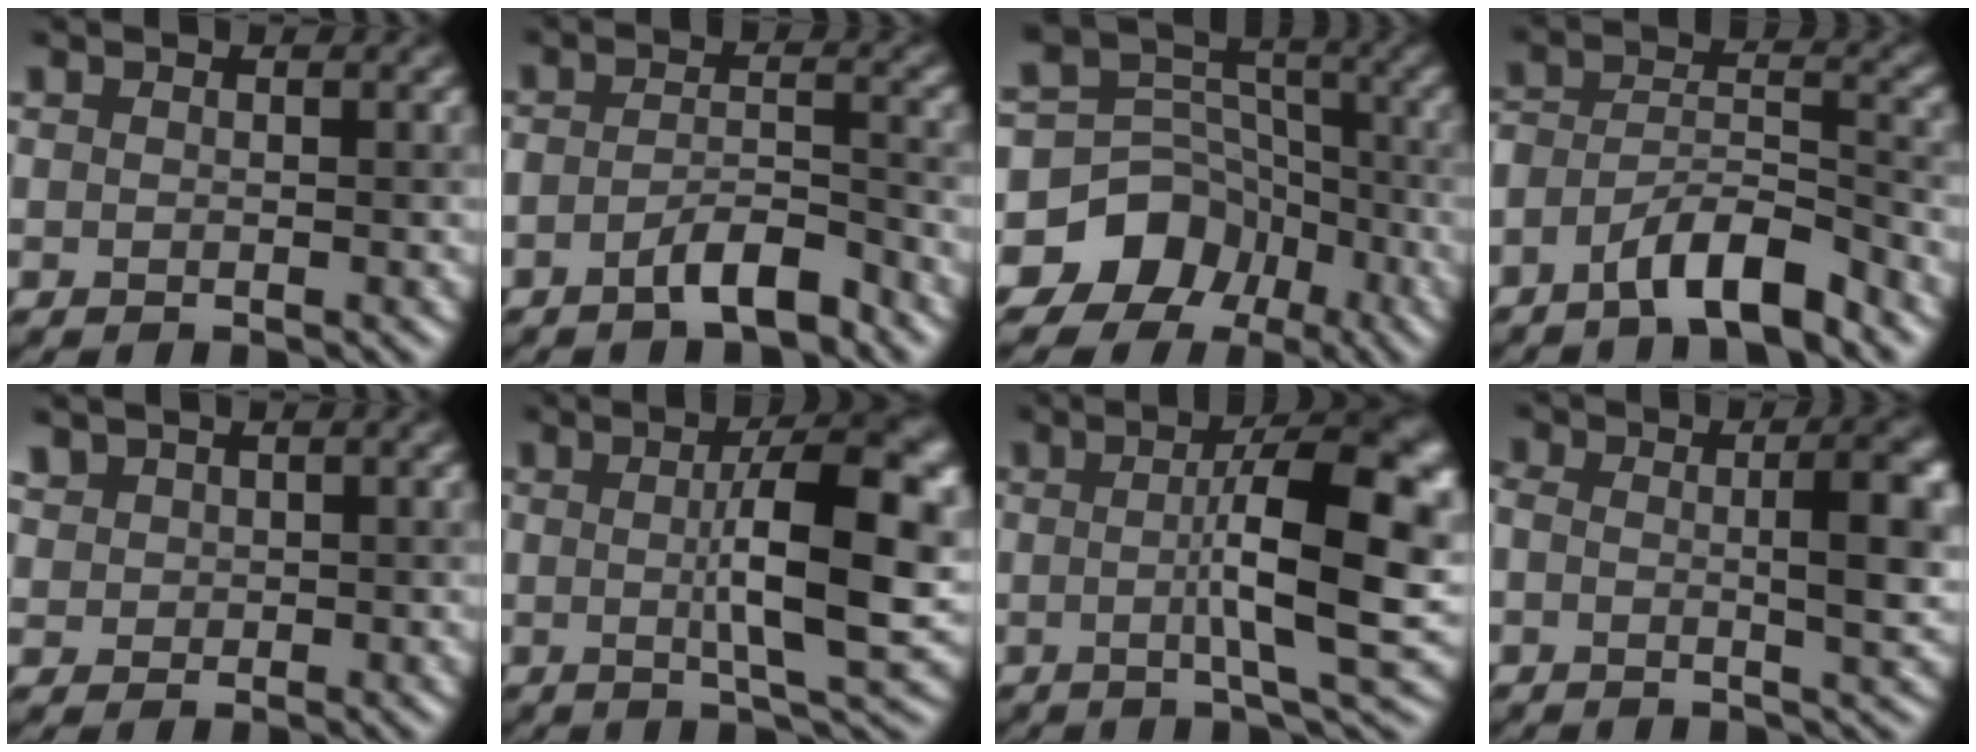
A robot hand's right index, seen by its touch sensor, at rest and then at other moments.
{"total": 3.2, "force": [-2.4, 0.6, 2.1], "torque": [-0.039, 0.018, -0.039]}
{"total": 8.7, "force": [-4.9, 7.0, 1.6], "torque": [-0.030, 0.029, -0.080]}
{"total": 5.4, "force": [-4.2, 1.3, 3.2], "torque": [-0.055, 0.021, -0.067]}
{"total": 1.1, "force": [0.7, 0.6, -0.6], "torque": [0.011, 0.011, 0.021]}
{"total": 9.0, "force": [0.5, 1.8, 8.8], "torque": [-0.122, 0.014, 0.016]}
{"total": 10.4, "force": [0.0, 2.1, 10.2], "torque": [-0.132, 0.024, 0.003]}
{"total": 5.5, "force": [-0.2, 1.6, 5.3], "torque": [-0.076, 0.018, -0.004]}